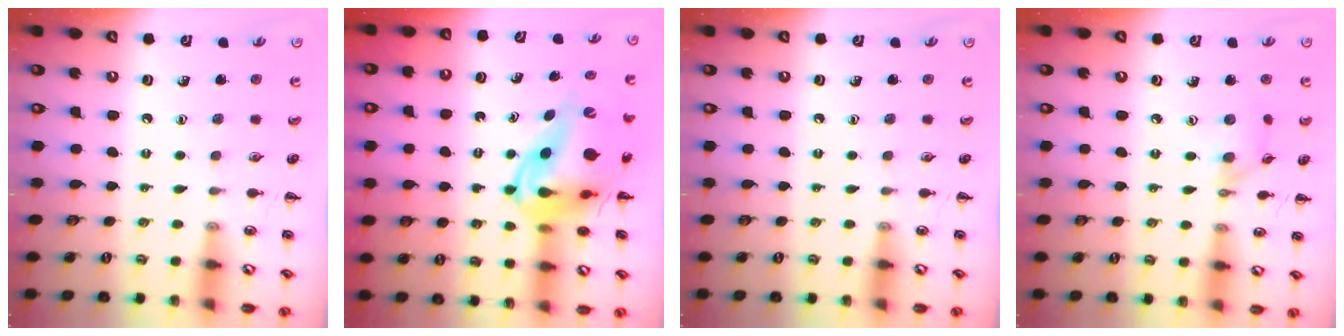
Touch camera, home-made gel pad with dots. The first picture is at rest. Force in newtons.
{"total": 14.4, "press": 13.7, "slide": 4.3}
{"total": 0.0}
{"total": 4.6, "press": 4.5, "slide": 0.8}